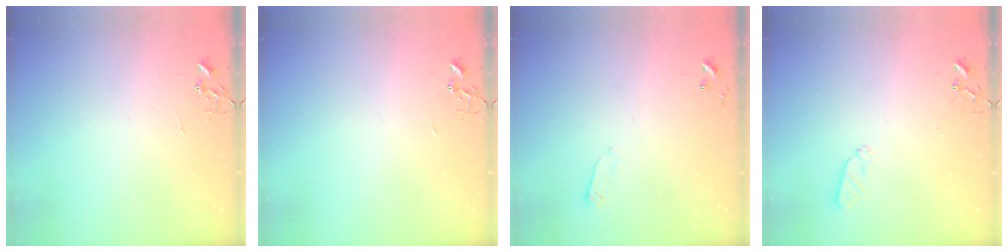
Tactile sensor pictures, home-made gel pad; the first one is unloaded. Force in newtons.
{"total": 0.0}
{"total": 2.4, "press": 2.4, "slide": 0.4}
{"total": 4.2, "press": 4.1, "slide": 1.0}